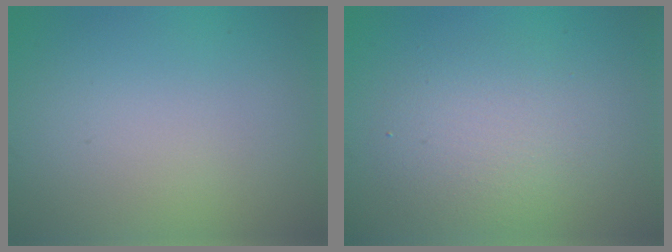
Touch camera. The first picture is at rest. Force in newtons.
{"total": 3.8, "press": 3.8, "slide": 0.3}